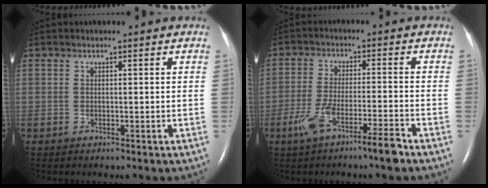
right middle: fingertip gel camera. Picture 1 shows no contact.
{"total": 7.4, "force": [-4.8, 0.1, 5.7], "torque": [-0.115, -0.005, -0.086]}